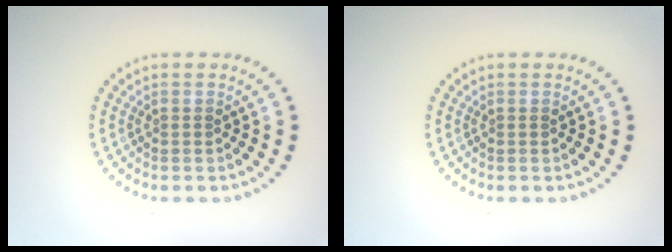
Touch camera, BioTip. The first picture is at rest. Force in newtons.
{"total": 0.0}